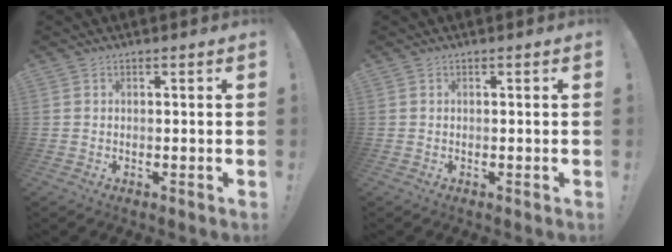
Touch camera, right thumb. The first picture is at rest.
{"total": 0.0}